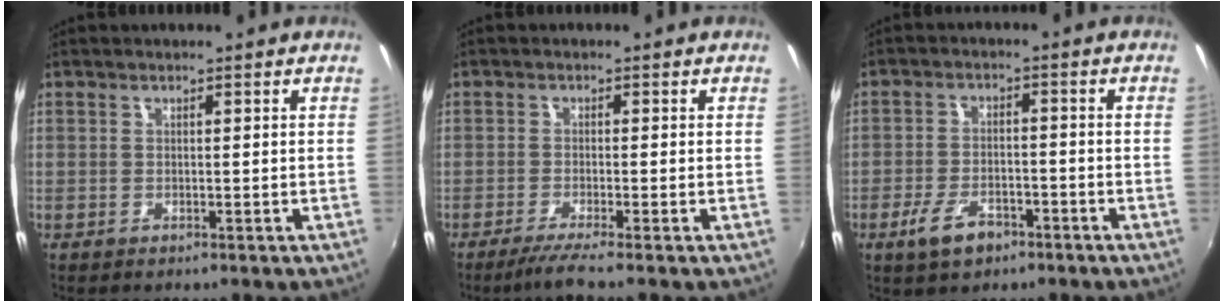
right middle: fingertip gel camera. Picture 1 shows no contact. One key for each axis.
{"total": 3.4, "fx": -2.6, "fy": -0.9, "fz": 2.1, "tx": -0.051, "ty": -0.013, "tz": -0.052}
{"total": 6.6, "fx": -4.1, "fy": 3.2, "fz": 4.1, "tx": -0.097, "ty": -0.003, "tz": -0.067}